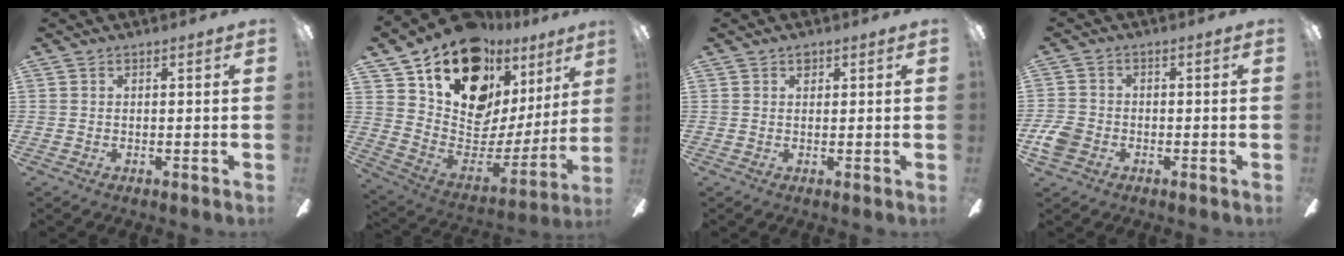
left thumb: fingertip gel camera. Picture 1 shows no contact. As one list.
[{"total": 18.9, "force": [13.6, 10.0, 8.4], "torque": [-0.149, -0.098, 0.251]}, {"total": 1.3, "force": [0.8, 0.8, 0.6], "torque": [-0.005, -0.001, 0.013]}, {"total": 5.4, "force": [-2.2, 4.1, 2.7], "torque": [-0.059, 0.014, -0.040]}]